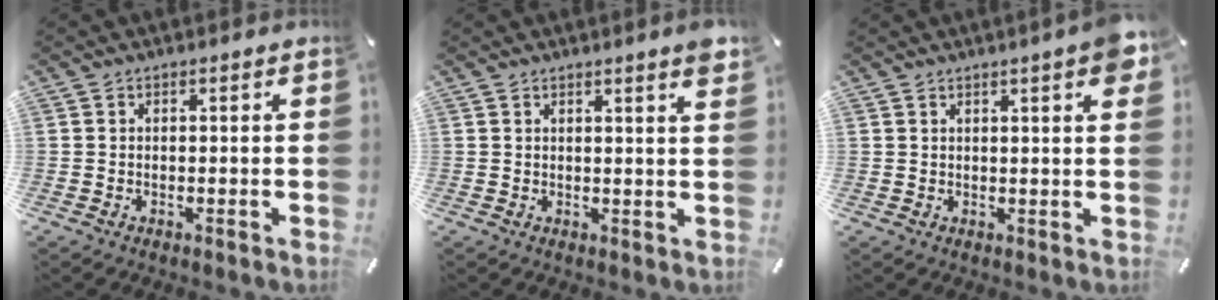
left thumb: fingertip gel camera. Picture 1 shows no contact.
{"total": 3.3, "force": [2.1, 0.0, 2.5], "torque": [-0.034, -0.016, 0.034]}
{"total": 4.5, "force": [2.3, 0.8, 3.7], "torque": [-0.051, -0.010, 0.035]}